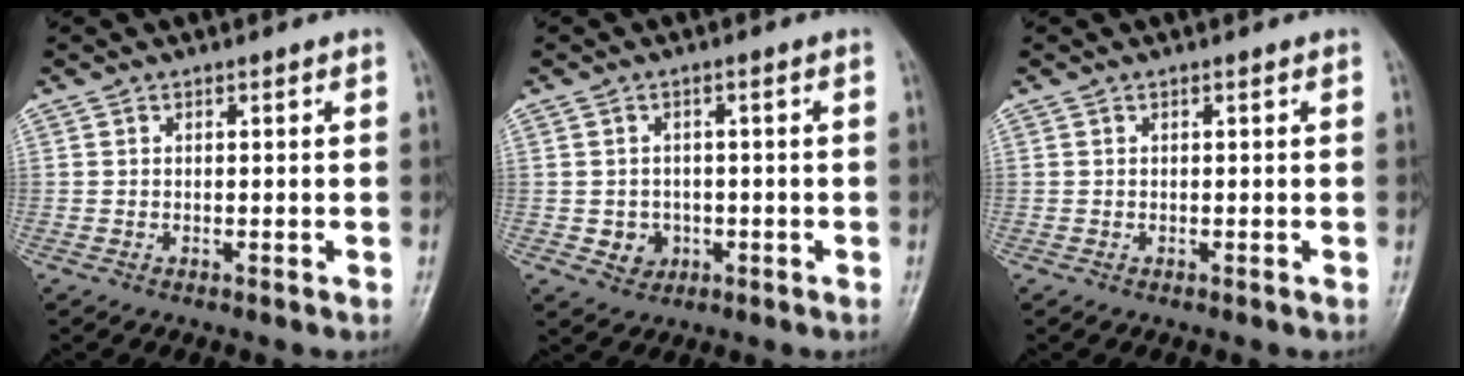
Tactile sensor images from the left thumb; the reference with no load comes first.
{"total": 3.6, "force": [-0.8, 3.3, 1.3], "torque": [-0.002, 0.005, -0.006]}
{"total": 0.0}